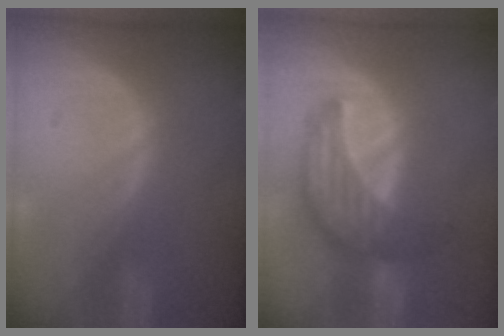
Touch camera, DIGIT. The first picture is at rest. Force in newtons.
{"total": 8.0, "press": 7.6, "slide": 2.4}